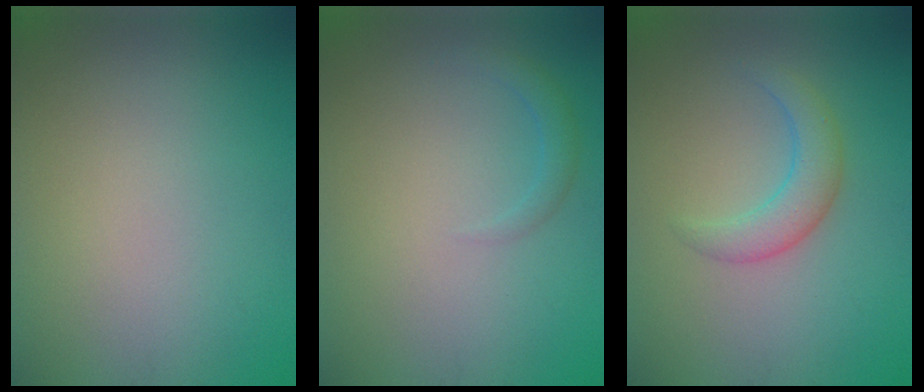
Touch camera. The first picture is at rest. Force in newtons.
{"total": 1.3, "press": 1.3, "slide": 0.0}
{"total": 2.8, "press": 2.8, "slide": 0.2}